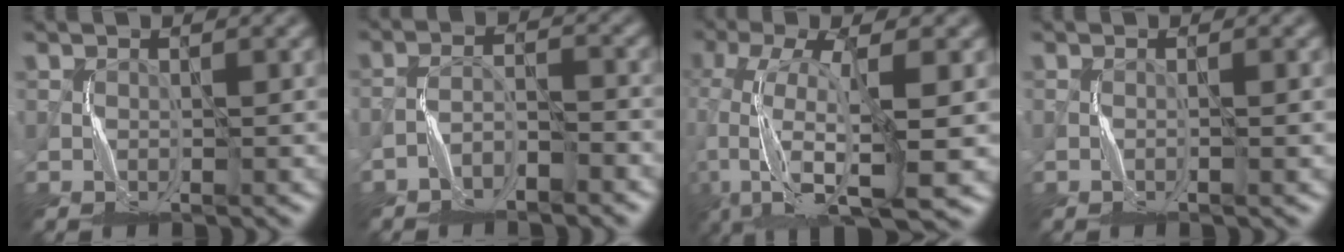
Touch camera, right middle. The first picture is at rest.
{"total": 2.5, "force": [-2.2, 0.6, 0.8], "torque": [-0.016, 0.013, -0.045]}
{"total": 9.9, "force": [-2.3, 3.7, 8.8], "torque": [-0.172, 0.001, -0.048]}
{"total": 0.0}